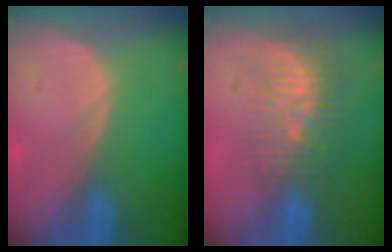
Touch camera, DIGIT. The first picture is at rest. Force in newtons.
{"total": 9.8, "press": 8.6, "slide": 4.7}